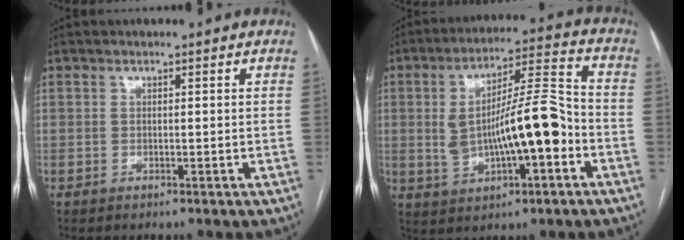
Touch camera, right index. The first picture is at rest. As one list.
[{"total": 13.9, "force": [-1.9, 3.4, 13.3], "torque": [-0.235, 0.024, -0.024]}]